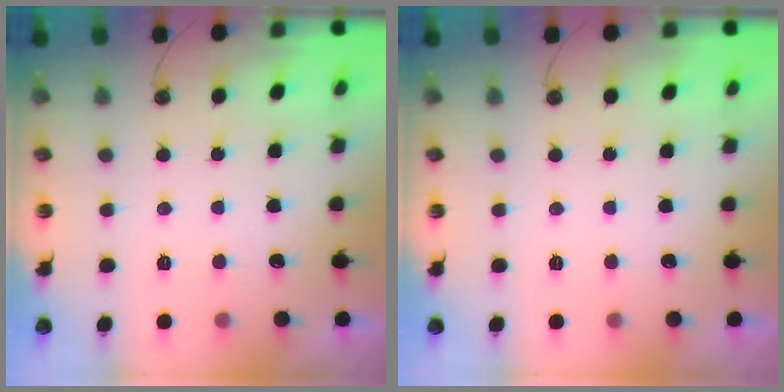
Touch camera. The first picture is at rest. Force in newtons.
{"total": 0.0}